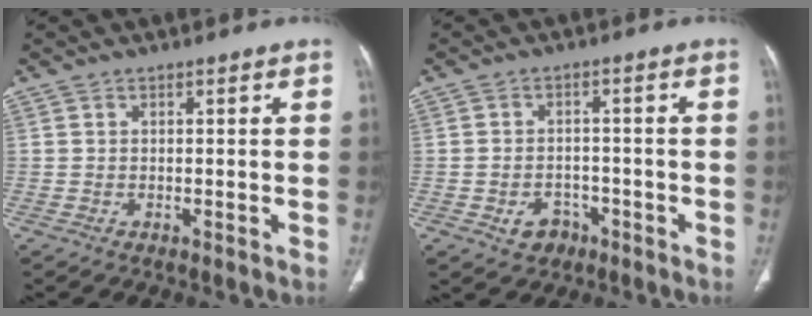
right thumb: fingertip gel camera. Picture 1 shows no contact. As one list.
[{"total": 4.7, "force": [-2.3, 3.6, 1.9], "torque": [-0.016, 0.021, -0.027]}]